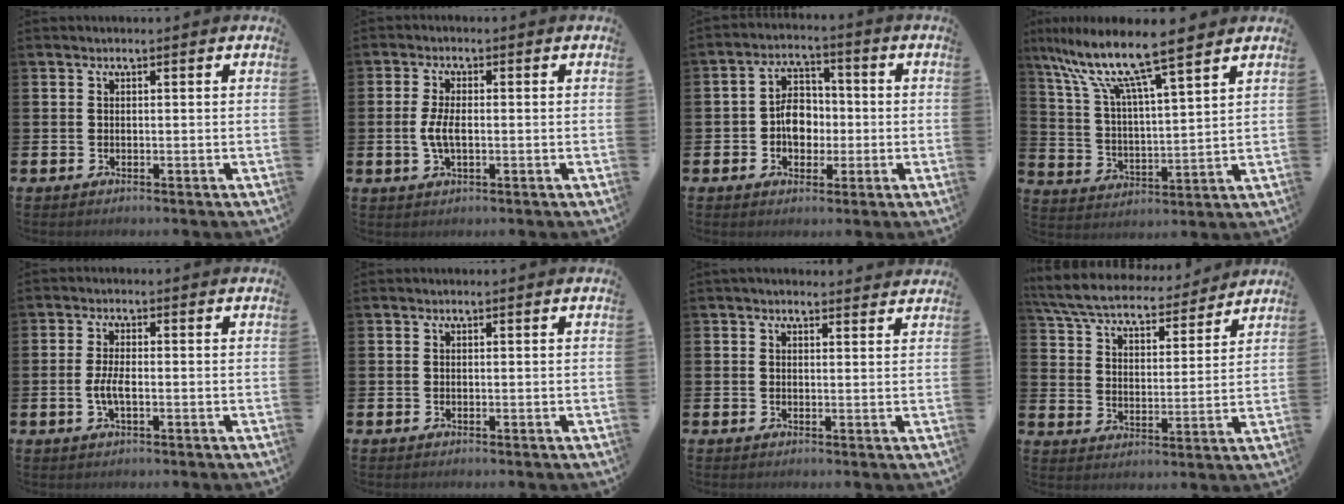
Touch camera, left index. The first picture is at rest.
{"total": 3.6, "force": [-0.3, 1.5, 3.3], "torque": [-0.060, 0.000, -0.011]}
{"total": 5.6, "force": [-0.6, 4.2, 3.6], "torque": [-0.060, 0.009, -0.018]}
{"total": 11.4, "force": [9.6, 1.1, 6.1], "torque": [-0.155, -0.052, 0.163]}
{"total": 2.9, "force": [-0.6, 1.0, 2.7], "torque": [-0.040, -0.001, -0.014]}
{"total": 0.0}
{"total": 1.6, "force": [1.6, 0.3, 0.2], "torque": [0.006, -0.008, 0.026]}
{"total": 6.9, "force": [6.5, 1.5, 1.7], "torque": [-0.066, -0.044, 0.112]}